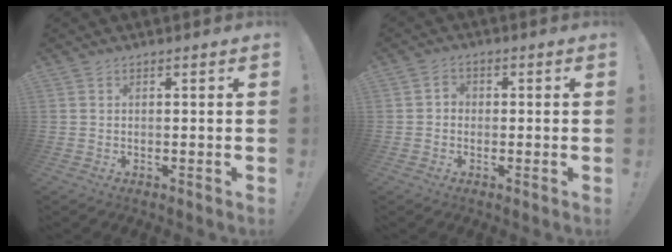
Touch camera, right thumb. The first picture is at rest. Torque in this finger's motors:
{"motor_torque": [0.12, -0.03, -0.17, -0.05, -0.06]}